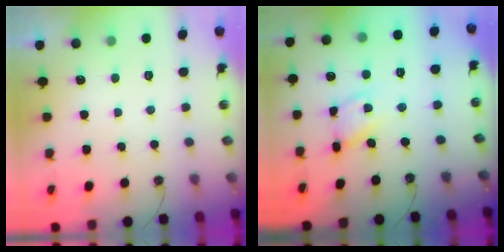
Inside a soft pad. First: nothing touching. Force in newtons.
{"total": 9.9, "press": 9.9, "slide": 0.8}